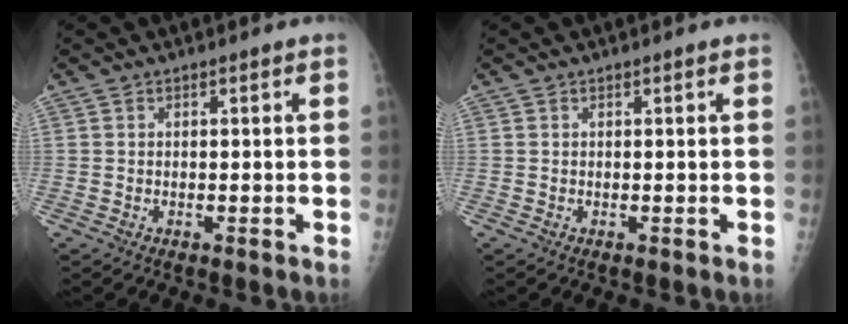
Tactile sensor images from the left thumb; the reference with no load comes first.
{"total": 0.0}